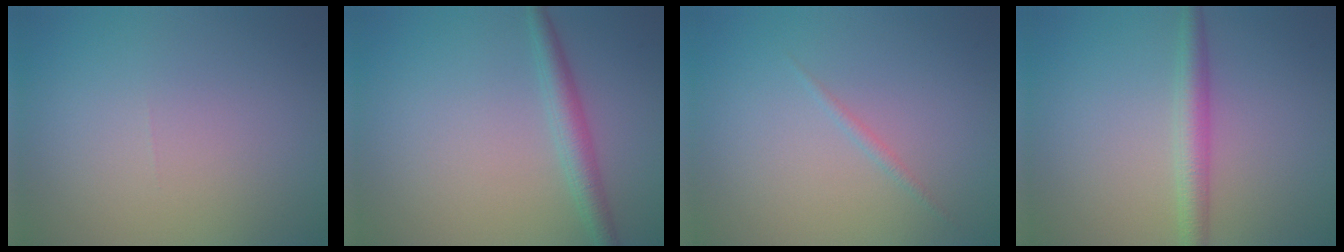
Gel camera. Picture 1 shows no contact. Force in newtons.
{"total": 2.5, "press": 2.5, "slide": 0.1}
{"total": 0.7, "press": 0.7, "slide": 0.0}
{"total": 2.9, "press": 2.9, "slide": 0.1}